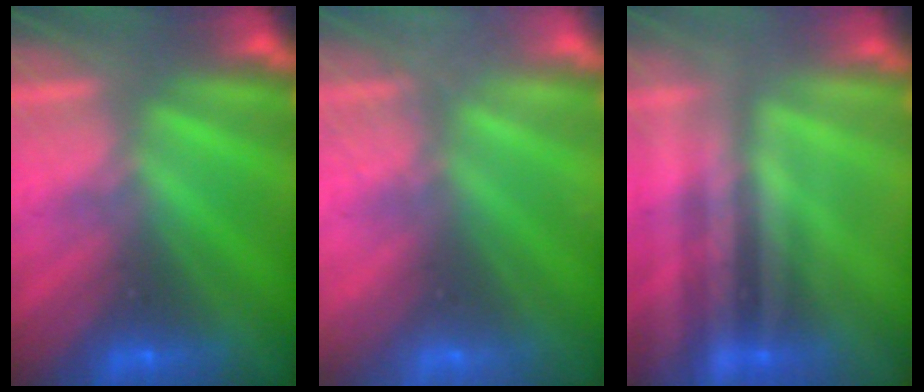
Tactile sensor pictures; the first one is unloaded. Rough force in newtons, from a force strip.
{"total": 2.4}
{"total": 2.2}